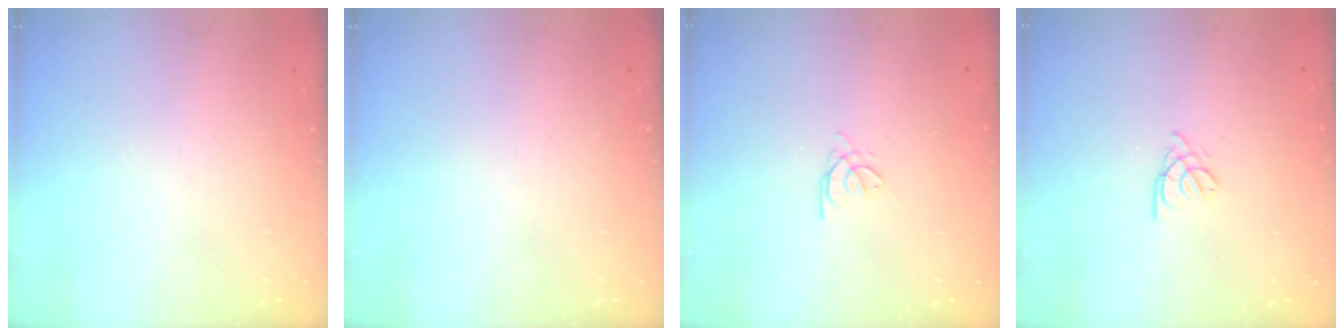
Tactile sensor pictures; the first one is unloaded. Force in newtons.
{"total": 0.0}
{"total": 1.4, "press": 1.3, "slide": 0.3}
{"total": 1.8, "press": 1.7, "slide": 0.5}